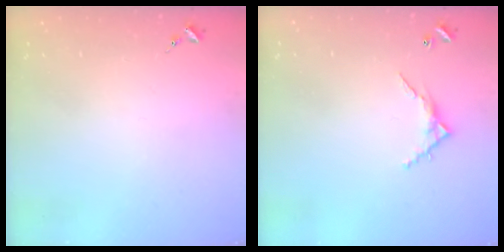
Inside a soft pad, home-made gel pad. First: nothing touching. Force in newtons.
{"total": 5.7, "press": 5.7, "slide": 0.5}